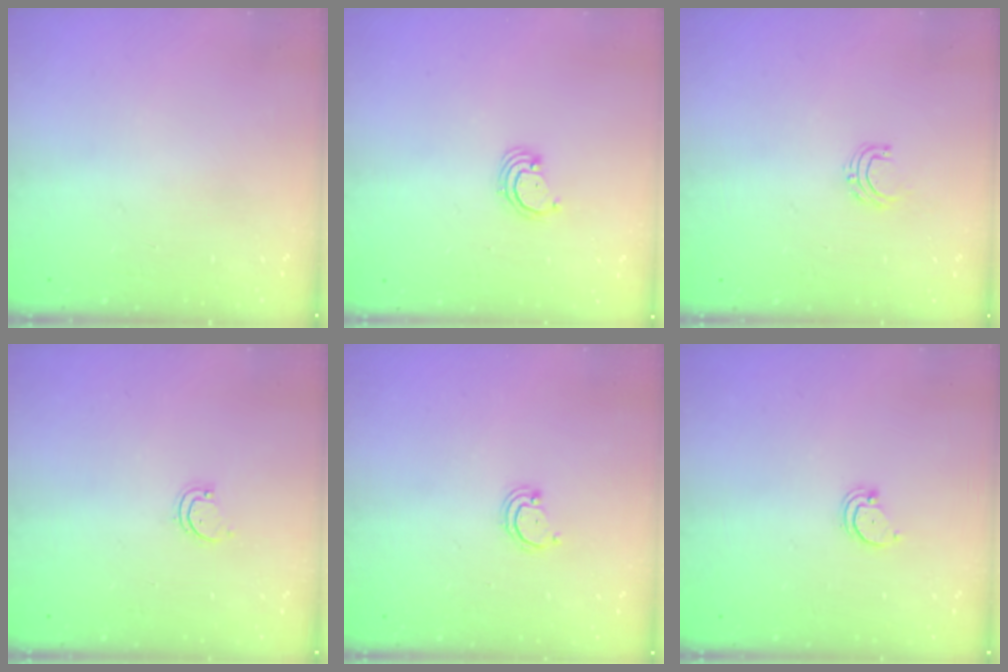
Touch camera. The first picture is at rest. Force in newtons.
{"total": 2.8, "press": 2.8, "slide": 0.2}
{"total": 4.7, "press": 4.7, "slide": 0.3}
{"total": 1.7, "press": 1.7, "slide": 0.3}
{"total": 2.4, "press": 2.4, "slide": 0.2}
{"total": 1.4, "press": 1.3, "slide": 0.1}